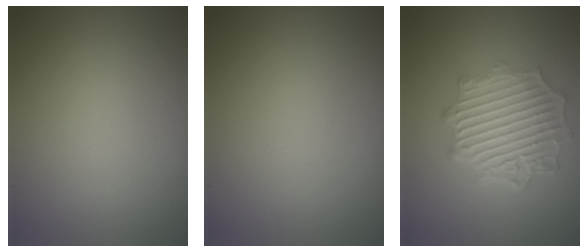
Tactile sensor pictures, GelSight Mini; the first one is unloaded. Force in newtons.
{"total": 0.0}
{"total": 7.2, "press": 5.2, "slide": 4.9}